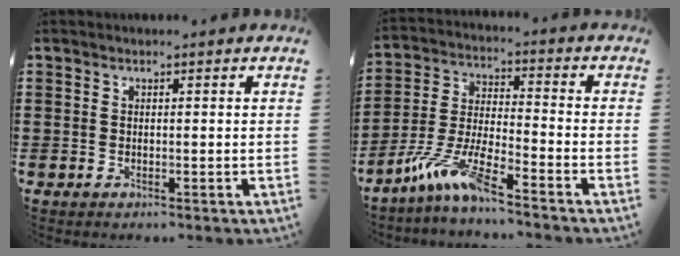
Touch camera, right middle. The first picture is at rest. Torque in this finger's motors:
{"motor_torque": [2.14, 0.00, 0.56, 0.21]}